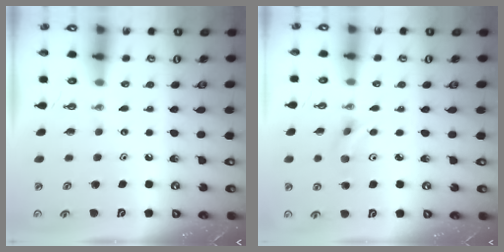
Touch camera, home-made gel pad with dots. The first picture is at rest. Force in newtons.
{"total": 4.8, "press": 4.7, "slide": 1.0}